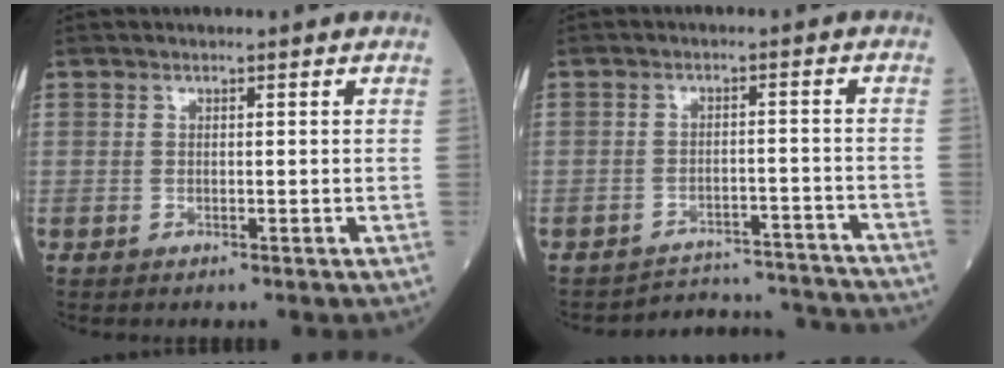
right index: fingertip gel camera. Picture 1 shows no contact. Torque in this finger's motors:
{"motor_torque": [-0.08, 0.06, -0.14, -0.04]}